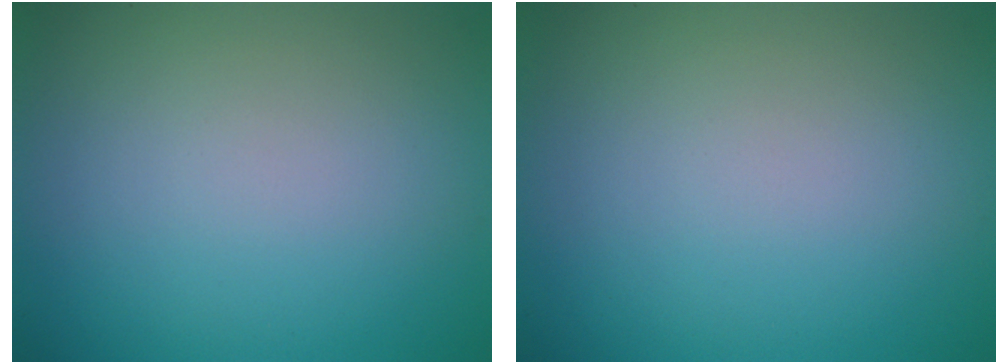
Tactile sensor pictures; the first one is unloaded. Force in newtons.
{"total": 0.0}